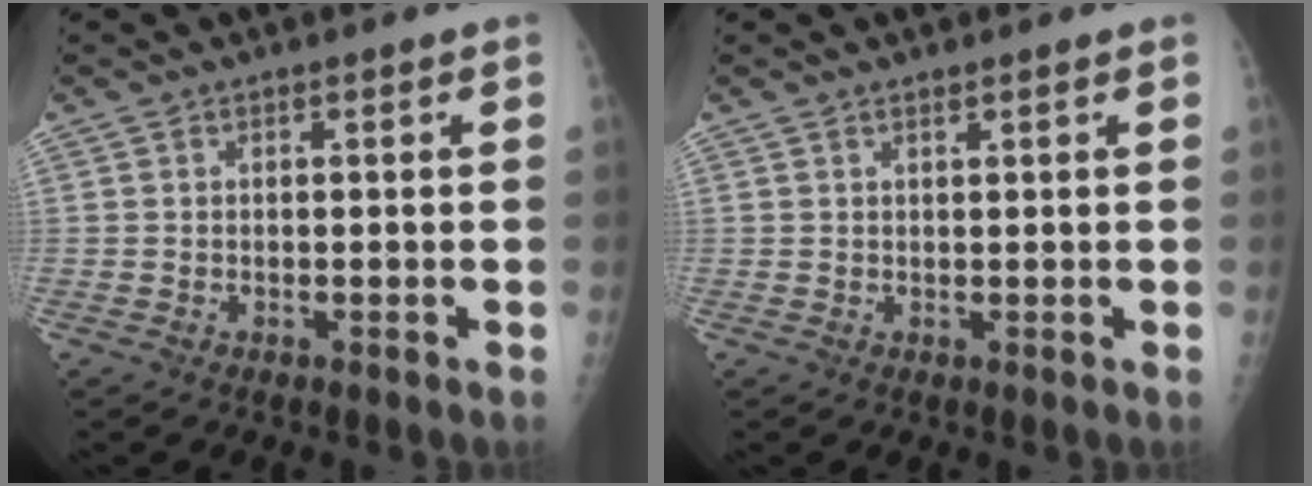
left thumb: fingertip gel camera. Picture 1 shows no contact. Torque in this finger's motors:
{"motor_torque": [-0.23, -0.06, 0.01, -0.01, -0.01]}